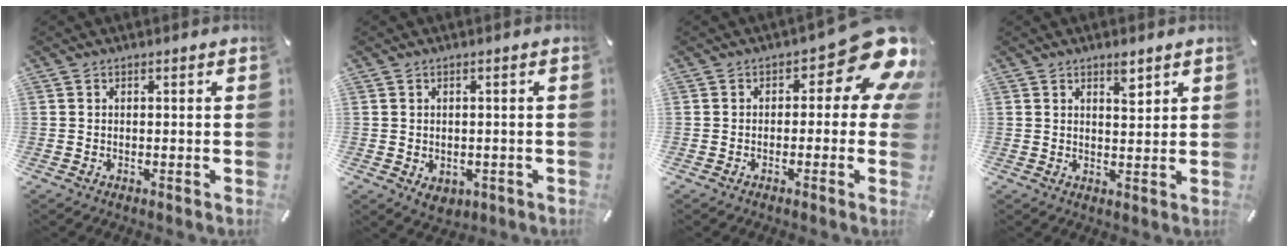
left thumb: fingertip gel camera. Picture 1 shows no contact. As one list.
[{"total": 2.8, "force": [-0.7, 2.4, 1.1], "torque": [-0.009, 0.003, -0.011]}, {"total": 13.1, "force": [5.2, 5.9, 10.4], "torque": [-0.125, -0.041, 0.088]}, {"total": 3.6, "force": [2.6, 1.4, 2.0], "torque": [-0.020, -0.017, 0.041]}]